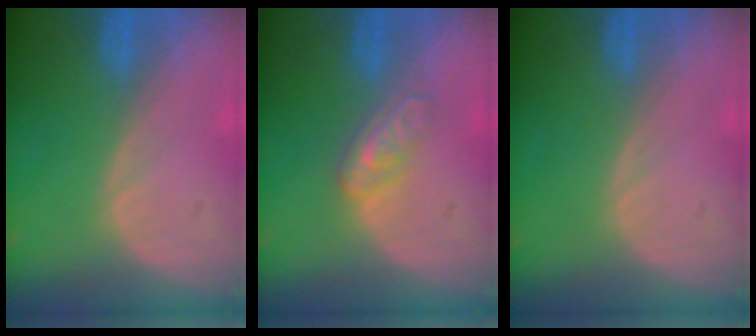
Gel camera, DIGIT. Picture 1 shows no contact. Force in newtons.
{"total": 4.5, "press": 3.9, "slide": 2.2}
{"total": 0.0}